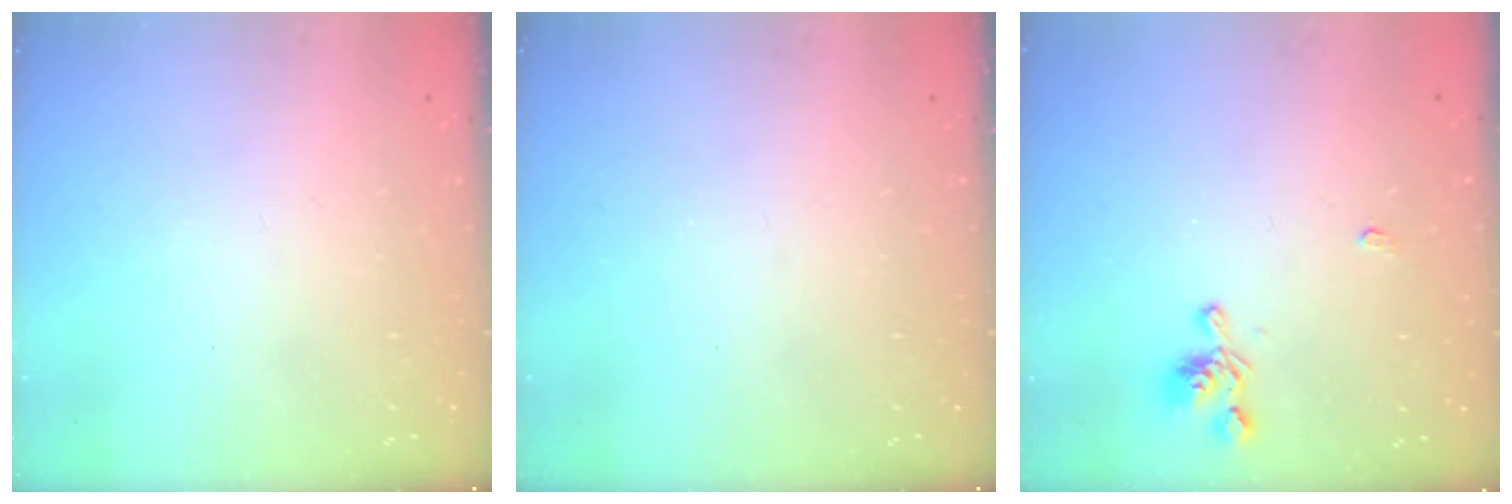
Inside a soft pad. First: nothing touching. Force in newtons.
{"total": 0.0}
{"total": 4.2, "press": 4.2, "slide": 0.4}